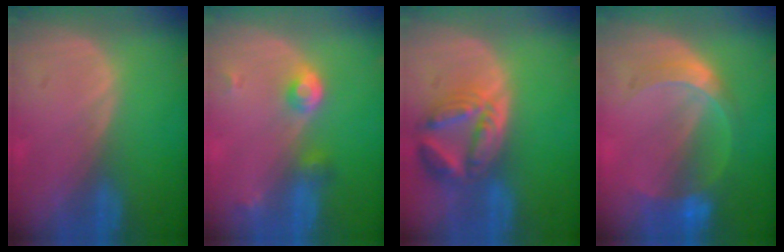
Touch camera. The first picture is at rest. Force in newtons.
{"total": 3.8, "press": 3.6, "slide": 1.2}
{"total": 8.2, "press": 7.3, "slide": 3.8}
{"total": 6.4, "press": 5.7, "slide": 2.9}